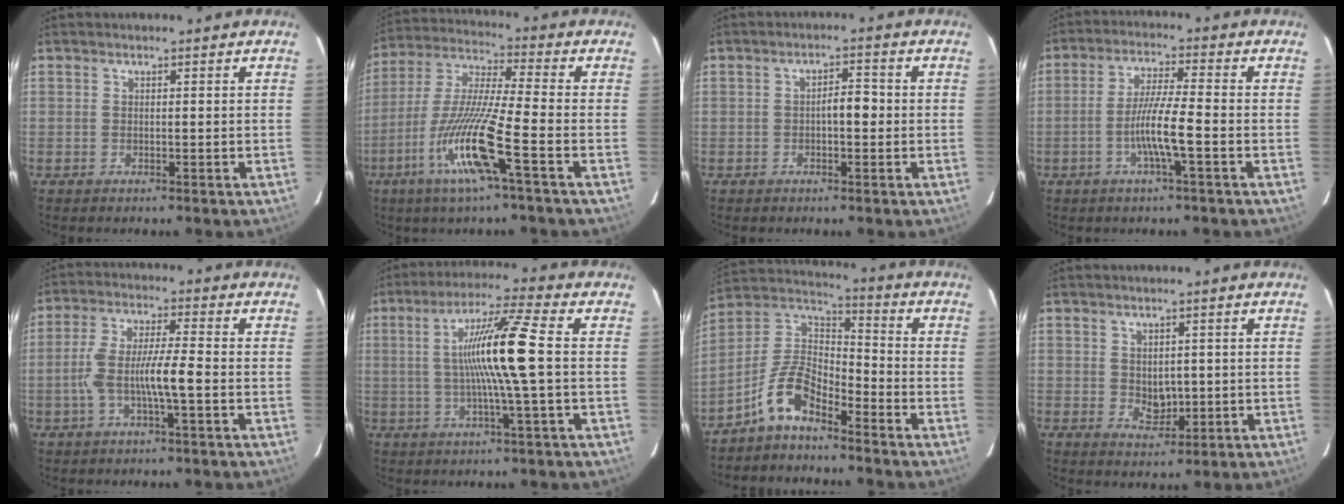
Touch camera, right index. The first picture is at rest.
{"total": 14.2, "force": [-5.9, -0.4, 13.0], "torque": [-0.269, -0.014, -0.117]}
{"total": 3.0, "force": [-0.4, 1.1, 2.8], "torque": [-0.040, 0.009, -0.007]}
{"total": 7.3, "force": [-2.2, -0.1, 7.0], "torque": [-0.133, 0.001, -0.045]}
{"total": 7.9, "force": [-1.9, 0.6, 7.6], "torque": [-0.155, 0.013, -0.039]}
{"total": 11.7, "force": [0.2, -1.3, 11.6], "torque": [-0.214, 0.004, 0.001]}
{"total": 8.6, "force": [-6.1, 3.1, 5.1], "torque": [-0.115, 0.031, -0.122]}
{"total": 3.5, "force": [0.1, 2.4, 2.6], "torque": [-0.038, -0.006, 0.012]}